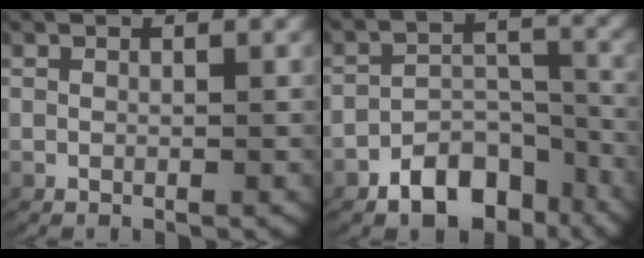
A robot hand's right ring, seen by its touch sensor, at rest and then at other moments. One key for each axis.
{"total": 6.2, "fx": -4.4, "fy": 3.4, "fz": 2.6, "tx": -0.032, "ty": -0.008, "tz": -0.073}